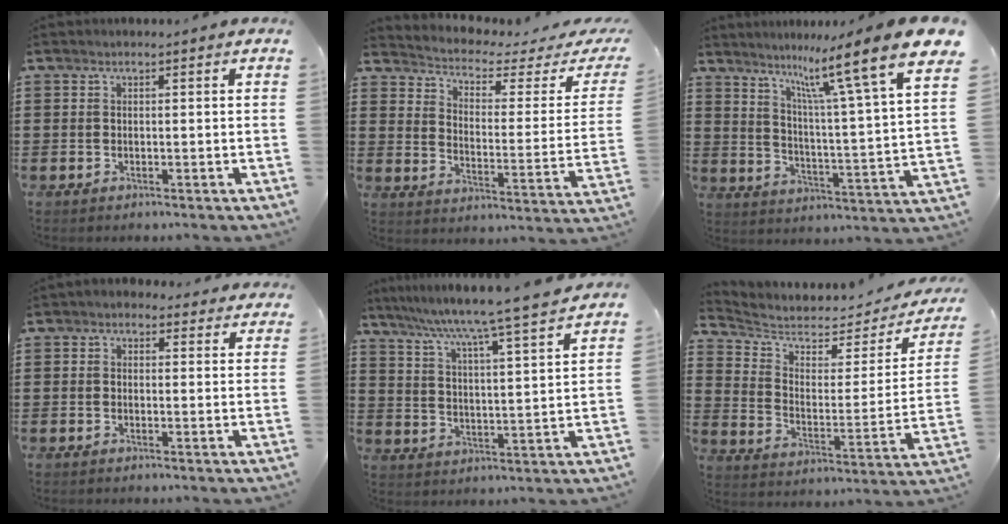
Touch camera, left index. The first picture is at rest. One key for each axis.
{"total": 2.7, "fx": 2.1, "fy": 0.6, "fz": 1.6, "tx": -0.048, "ty": -0.026, "tz": 0.026}
{"total": 12.0, "fx": 8.8, "fy": -0.2, "fz": 8.2, "tx": -0.155, "ty": -0.075, "tz": 0.130}
{"total": 1.7, "fx": 1.3, "fy": 1.1, "fz": 0.3, "tx": -0.003, "ty": 0.004, "tz": 0.022}
{"total": 6.3, "fx": 5.4, "fy": -1.4, "fz": 2.9, "tx": -0.079, "ty": -0.047, "tz": 0.080}
{"total": 4.7, "fx": 4.0, "fy": 1.8, "fz": 1.6, "tx": -0.059, "ty": -0.028, "tz": 0.065}